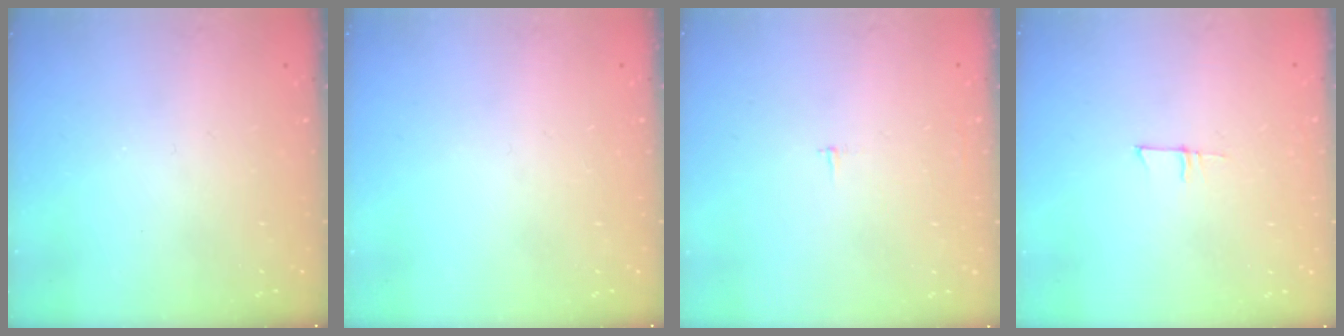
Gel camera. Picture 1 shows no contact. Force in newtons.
{"total": 0.0}
{"total": 2.1, "press": 2.1, "slide": 0.2}
{"total": 4.8, "press": 4.8, "slide": 0.3}